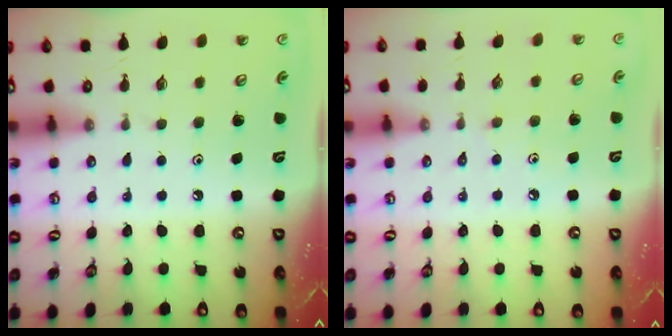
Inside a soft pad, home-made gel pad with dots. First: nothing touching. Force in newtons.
{"total": 6.1, "press": 6.0, "slide": 1.0}